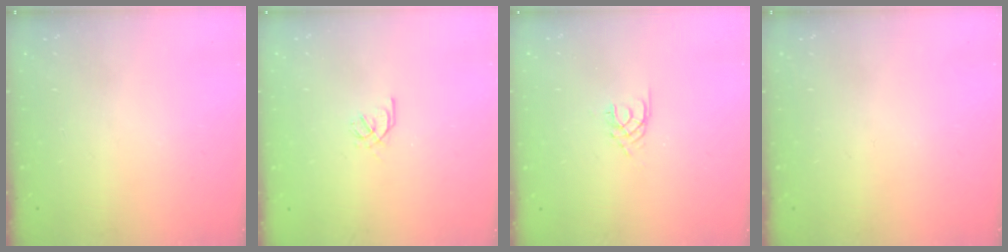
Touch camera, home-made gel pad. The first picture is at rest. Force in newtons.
{"total": 1.5, "press": 1.4, "slide": 0.2}
{"total": 1.6, "press": 1.6, "slide": 0.2}
{"total": 0.0}